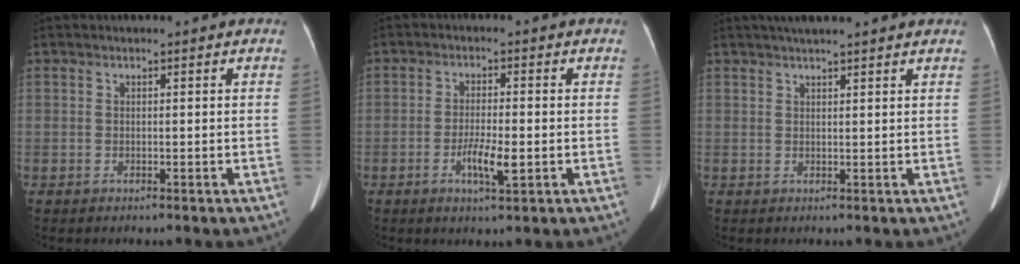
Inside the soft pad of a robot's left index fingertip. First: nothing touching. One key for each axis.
{"total": 4.6, "fx": -1.4, "fy": 0.9, "fz": 4.3, "tx": -0.081, "ty": -0.004, "tz": -0.023}
{"total": 7.7, "fx": 6.5, "fy": 0.3, "fz": 4.0, "tx": -0.059, "ty": 0.035, "tz": 0.086}